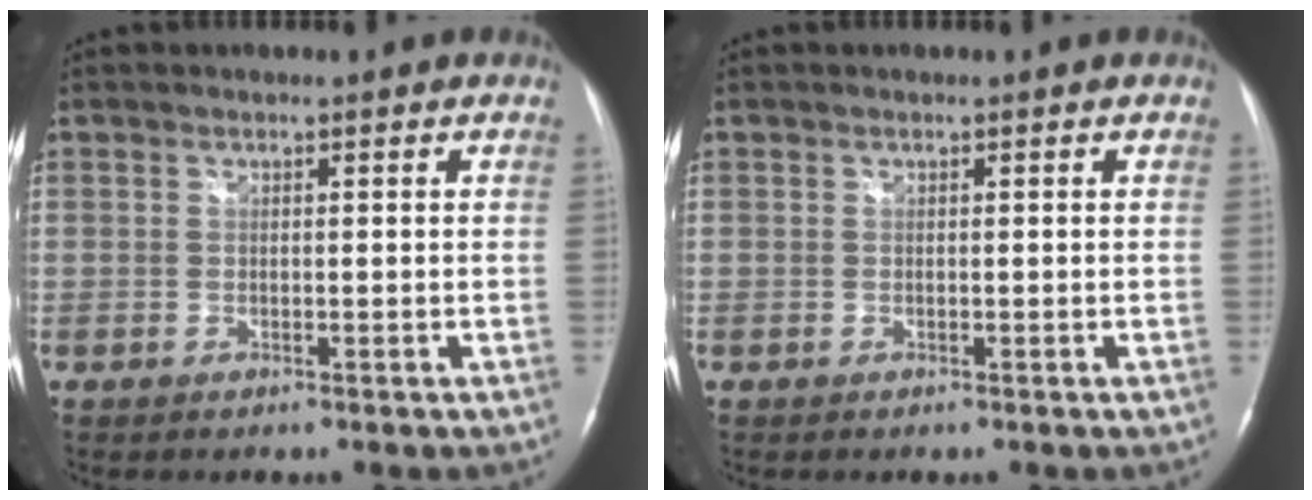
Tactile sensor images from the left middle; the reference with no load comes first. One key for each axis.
{"total": 0.0}